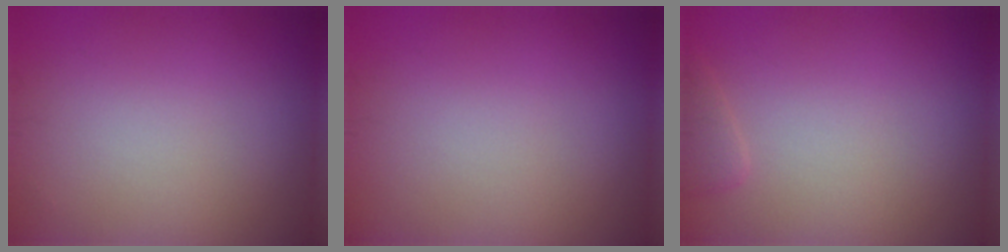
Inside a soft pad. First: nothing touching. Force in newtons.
{"total": 0.0}
{"total": 1.2, "press": 1.2, "slide": 0.1}